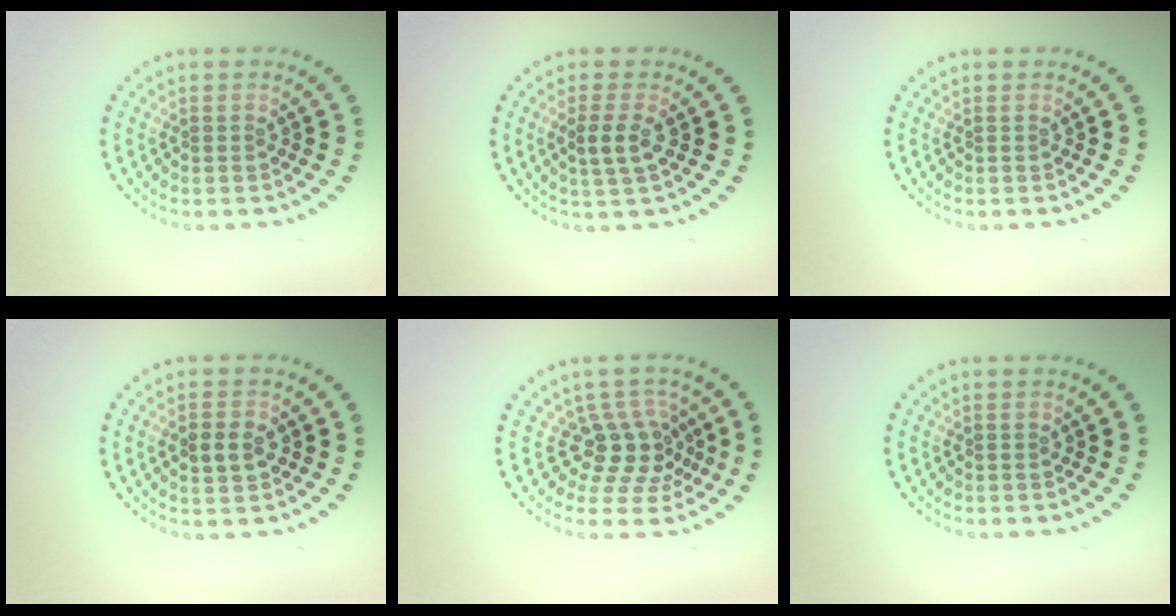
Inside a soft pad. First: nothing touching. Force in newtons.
{"total": 2.3, "press": 2.2, "slide": 0.8}
{"total": 0.0}
{"total": 2.5, "press": 2.5, "slide": 0.0}
{"total": 3.9, "press": 2.9, "slide": 2.7}
{"total": 0.0}